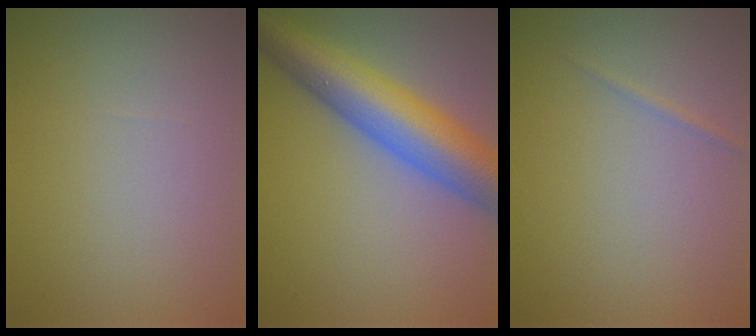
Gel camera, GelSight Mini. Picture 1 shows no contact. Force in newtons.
{"total": 9.2, "press": 9.2, "slide": 0.2}
{"total": 0.6, "press": 0.6, "slide": 0.1}